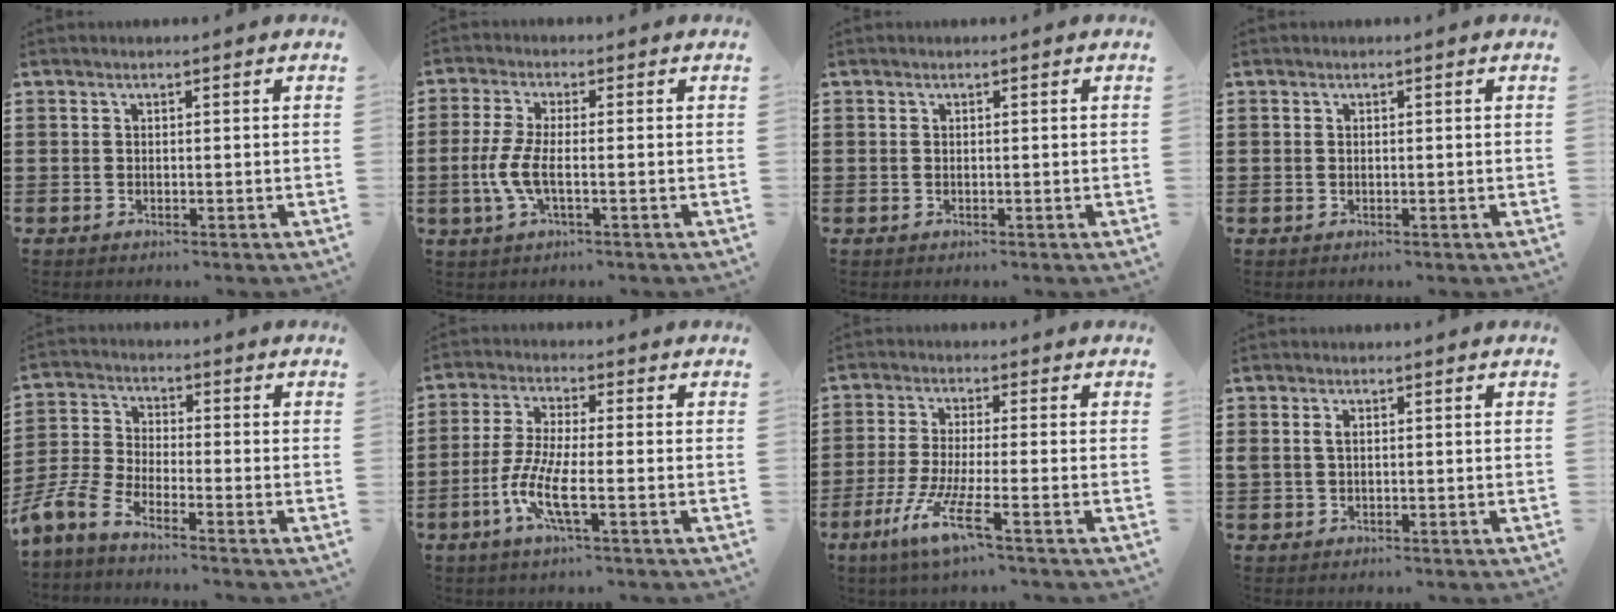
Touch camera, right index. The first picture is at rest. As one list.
[{"total": 5.1, "force": [-1.3, 1.6, 4.7], "torque": [-0.118, -0.009, -0.033]}, {"total": 0.0}, {"total": 0.0}, {"total": 5.2, "force": [-4.4, 0.7, 2.7], "torque": [-0.089, -0.017, -0.095]}, {"total": 7.5, "force": [-3.0, 1.4, 6.8], "torque": [-0.154, -0.016, -0.064]}, {"total": 7.7, "force": [-4.1, 0.6, 6.5], "torque": [-0.146, -0.016, -0.080]}, {"total": 1.6, "force": [0.4, 0.9, 1.2], "torque": [-0.027, 0.006, 0.006]}]